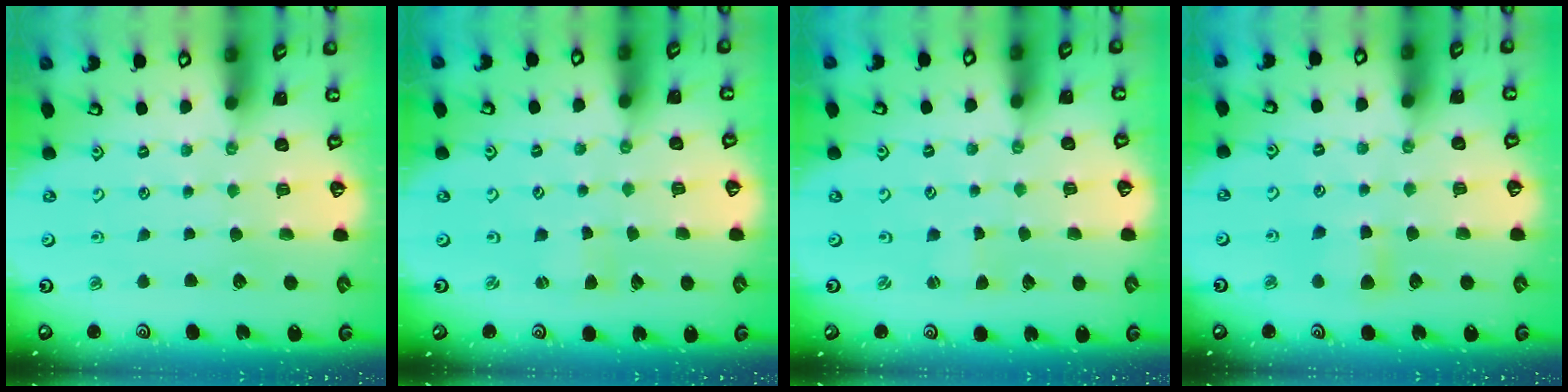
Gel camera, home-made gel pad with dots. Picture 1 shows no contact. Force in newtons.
{"total": 1.0, "press": 1.0, "slide": 0.1}
{"total": 0.0}
{"total": 6.4, "press": 6.4, "slide": 0.7}